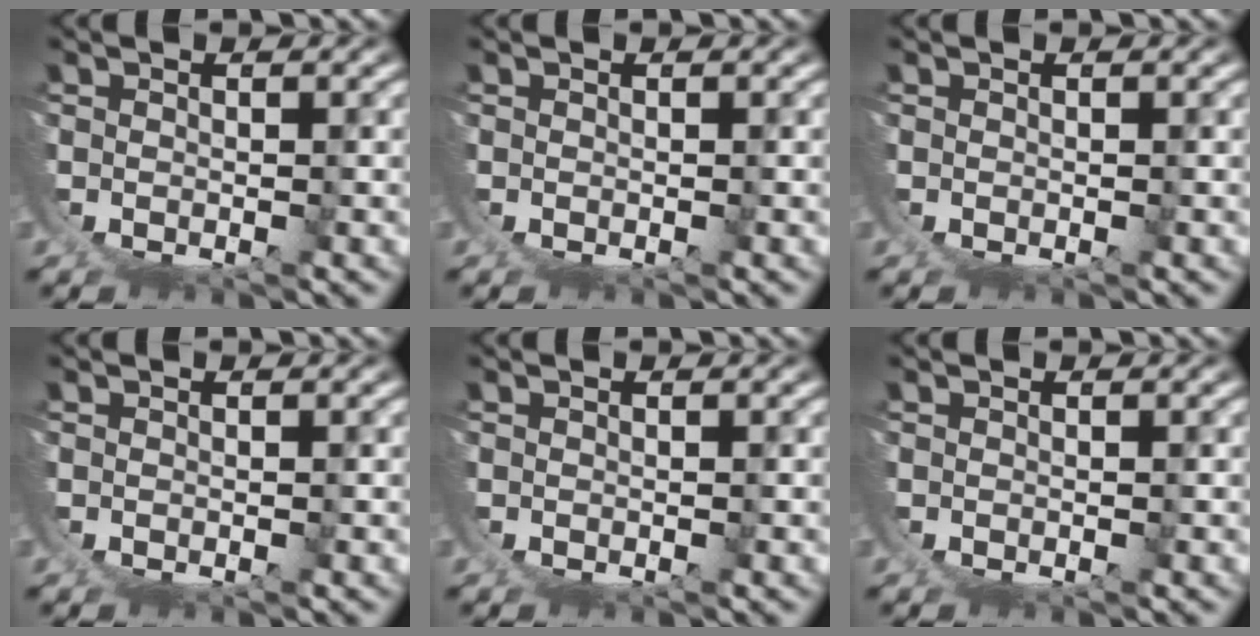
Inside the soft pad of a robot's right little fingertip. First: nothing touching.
{"total": 0.0}
{"total": 0.0}
{"total": 0.0}
{"total": 0.0}
{"total": 0.0}